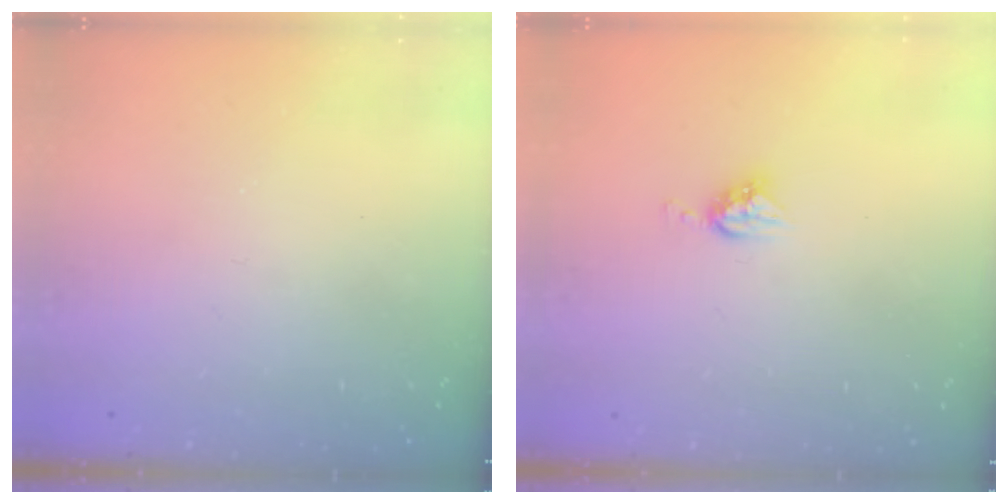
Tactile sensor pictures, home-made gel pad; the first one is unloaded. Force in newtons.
{"total": 5.0, "press": 5.0, "slide": 0.2}